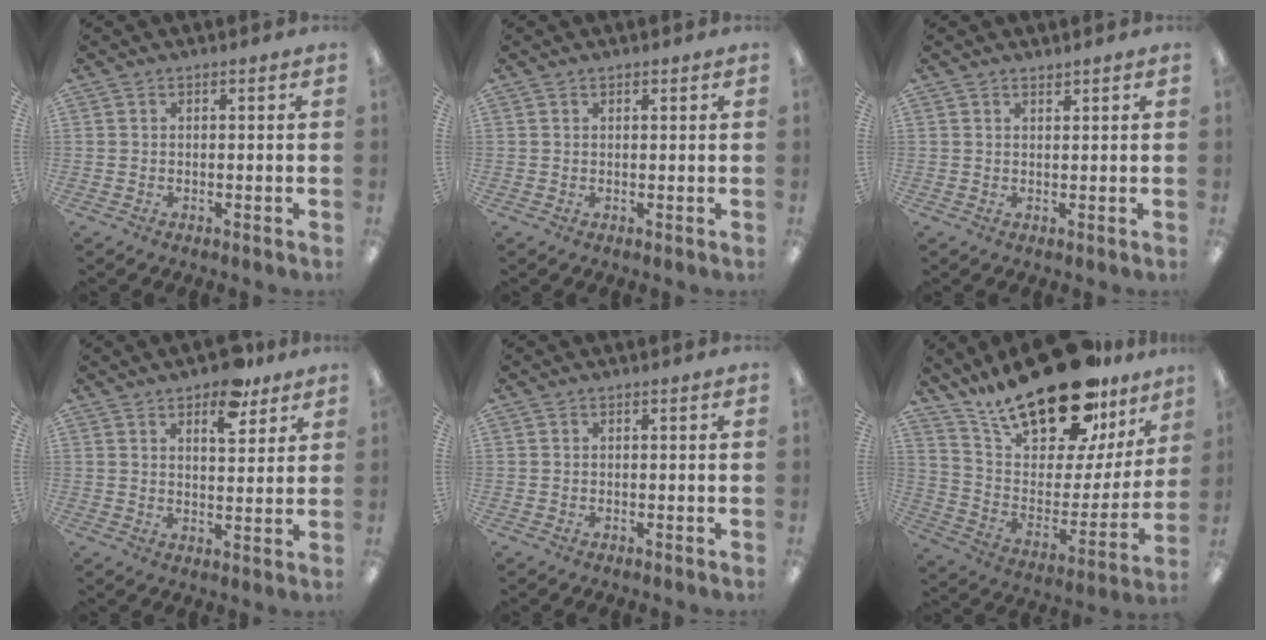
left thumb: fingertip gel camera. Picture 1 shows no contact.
{"total": 1.0, "force": [0.6, 0.5, 0.6], "torque": [-0.005, -0.002, 0.010]}
{"total": 1.2, "force": [1.1, 0.2, 0.3], "torque": [-0.007, -0.001, 0.021]}
{"total": 9.3, "force": [6.4, 4.0, 5.4], "torque": [-0.058, -0.034, 0.105]}
{"total": 0.0}
{"total": 27.3, "force": [20.6, 10.2, 14.7], "torque": [-0.238, -0.130, 0.358]}